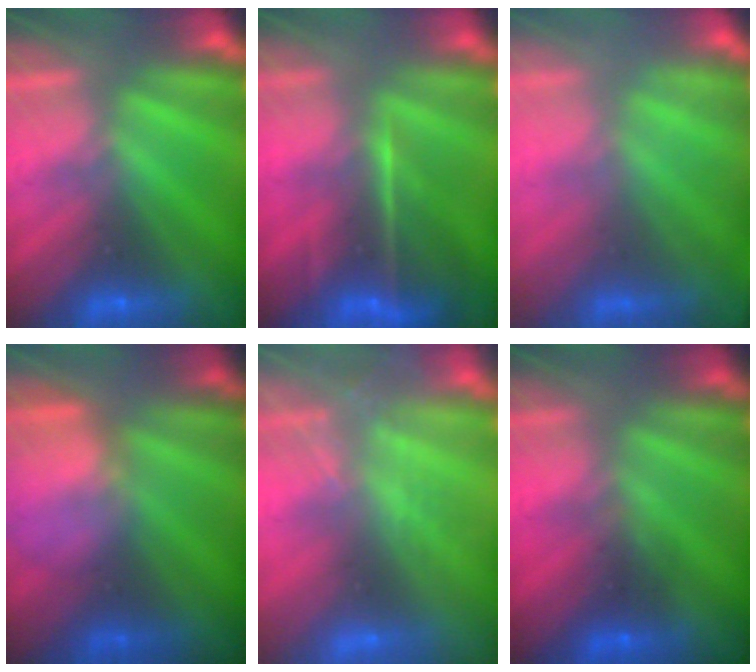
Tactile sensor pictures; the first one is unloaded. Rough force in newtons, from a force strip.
{"total": 7.6}
{"total": 2.0}
{"total": 3.7}
{"total": 2.2}
{"total": 1.3}